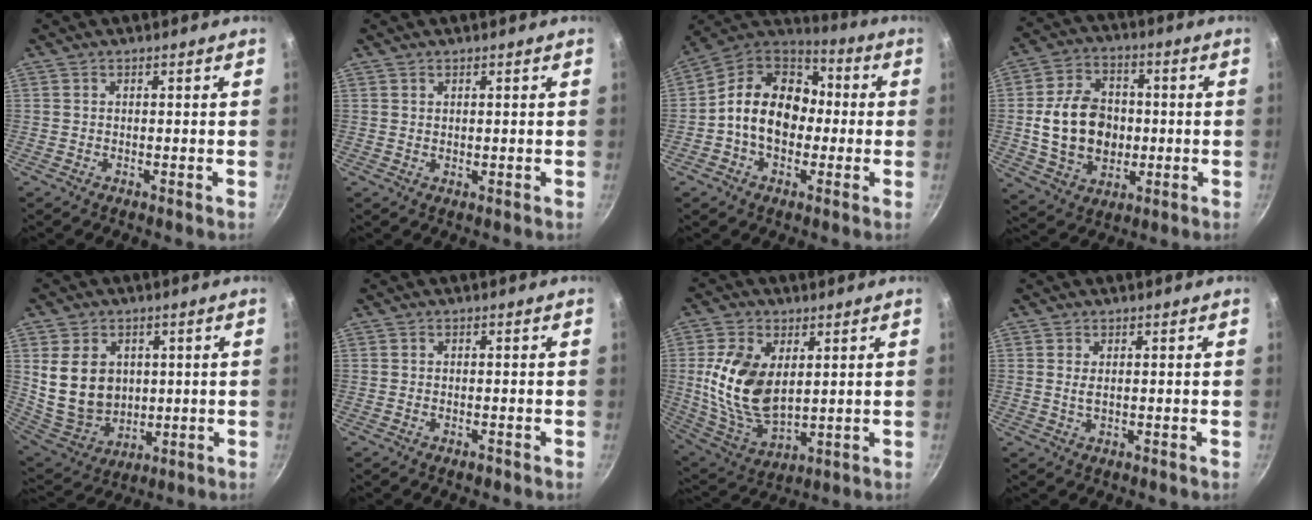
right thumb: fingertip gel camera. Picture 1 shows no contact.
{"total": 0.8, "force": [0.7, 0.3, 0.2], "torque": [0.001, -0.009, 0.012]}
{"total": 16.2, "force": [-0.7, 12.2, 10.6], "torque": [-0.133, 0.041, -0.031]}
{"total": 15.5, "force": [-0.6, 11.8, 10.1], "torque": [-0.155, 0.016, -0.003]}
{"total": 14.1, "force": [2.5, 11.2, 8.2], "torque": [-0.131, -0.023, 0.068]}
{"total": 0.9, "force": [-0.6, 0.5, 0.5], "torque": [-0.012, 0.004, -0.010]}
{"total": 15.7, "force": [2.7, 9.4, 12.3], "torque": [-0.227, -0.023, 0.065]}
{"total": 1.6, "force": [0.3, 0.8, 1.3], "torque": [-0.025, -0.002, 0.006]}